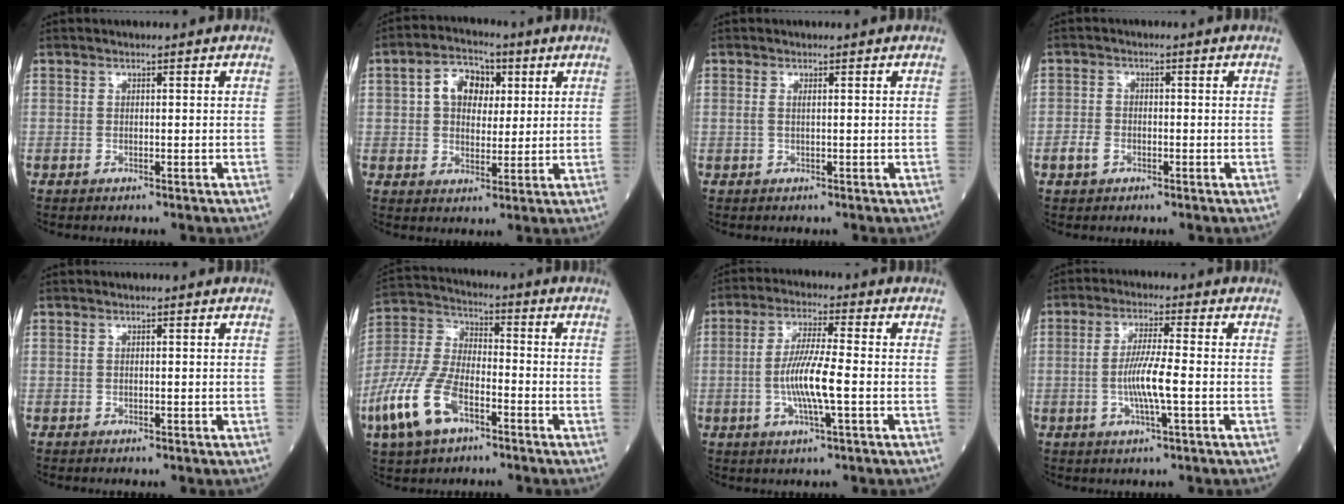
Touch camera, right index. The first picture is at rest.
{"total": 7.3, "force": [2.0, 5.0, 4.9], "torque": [-0.086, 0.024, 0.033]}
{"total": 0.8, "force": [0.2, 0.2, 0.7], "torque": [-0.025, 0.002, 0.004]}
{"total": 2.4, "force": [-1.2, 1.6, 1.3], "torque": [-0.028, 0.004, -0.020]}
{"total": 0.0}
{"total": 13.2, "force": [-6.4, 6.2, 9.8], "torque": [-0.237, 0.001, -0.122]}
{"total": 8.4, "force": [-1.5, 0.4, 8.2], "torque": [-0.163, -0.003, -0.033]}
{"total": 6.5, "force": [-1.2, 0.1, 6.4], "torque": [-0.128, -0.003, -0.025]}